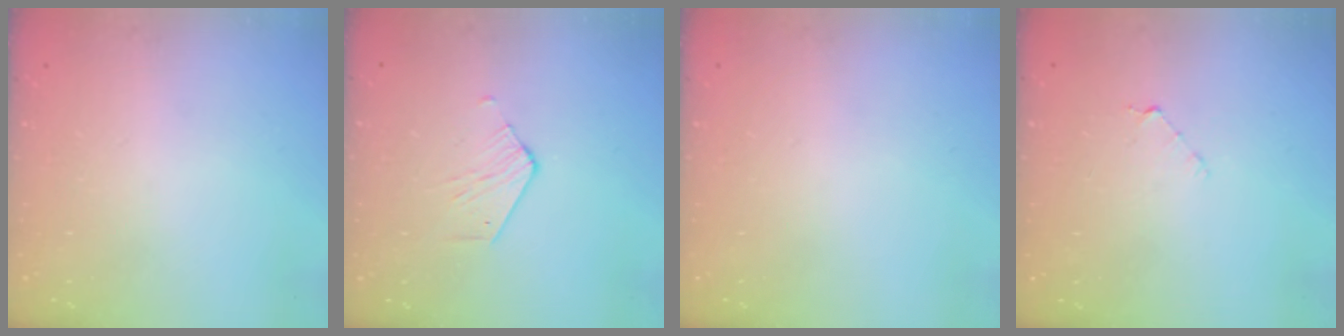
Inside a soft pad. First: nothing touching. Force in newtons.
{"total": 2.5, "press": 2.5, "slide": 0.2}
{"total": 0.0}
{"total": 3.8, "press": 3.7, "slide": 0.3}